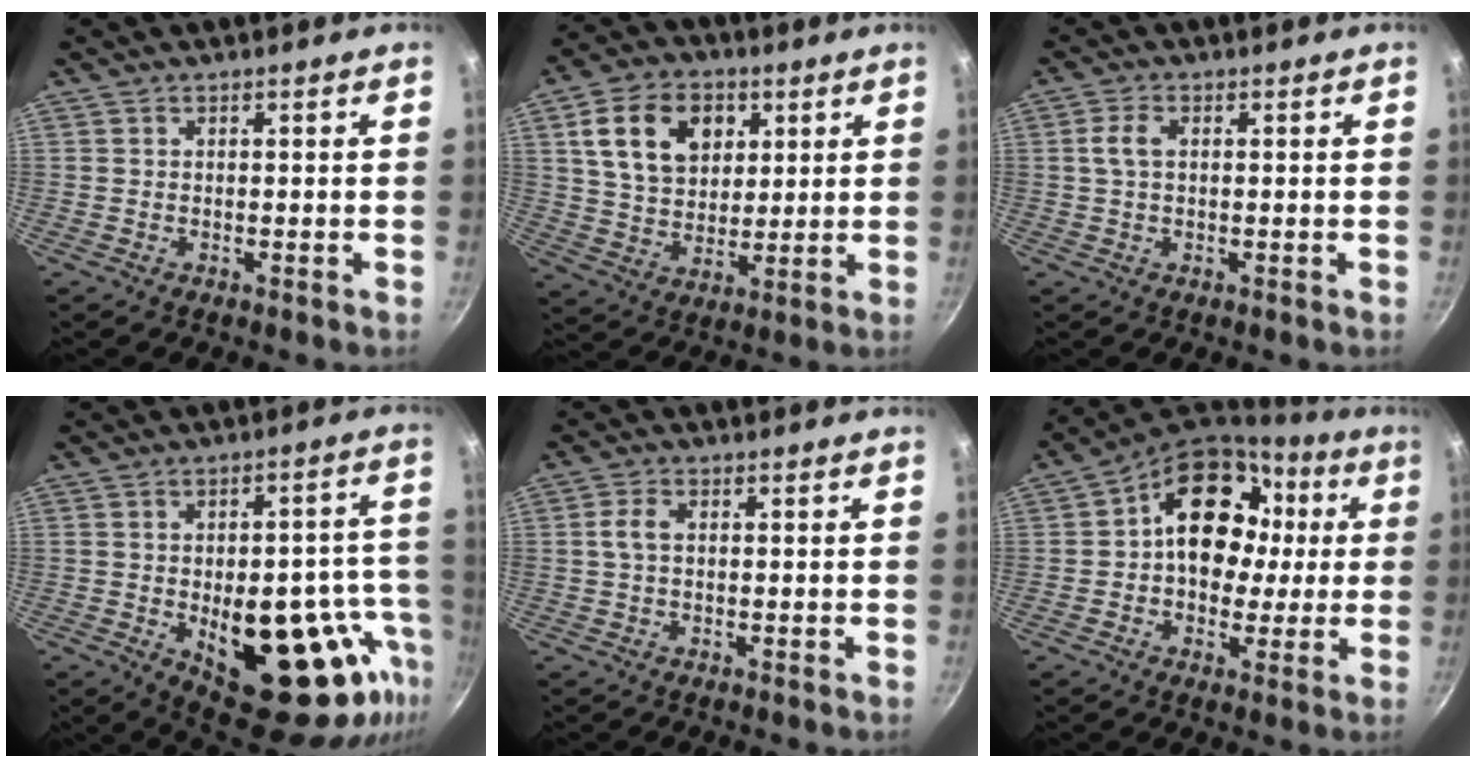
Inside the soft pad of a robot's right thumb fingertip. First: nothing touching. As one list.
[{"total": 14.4, "force": [4.9, 10.5, 8.7], "torque": [-0.125, -0.005, 0.083]}, {"total": 3.5, "force": [0.7, 1.8, 2.8], "torque": [-0.062, 0.009, 0.010]}, {"total": 23.8, "force": [-7.1, 11.3, 19.7], "torque": [-0.198, 0.011, -0.077]}, {"total": 3.2, "force": [0.4, 1.7, 2.6], "torque": [-0.058, 0.009, 0.003]}, {"total": 18.2, "force": [2.4, 13.8, 11.6], "torque": [-0.140, 0.036, 0.031]}]